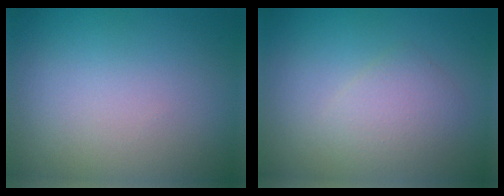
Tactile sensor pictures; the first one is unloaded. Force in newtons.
{"total": 2.3, "press": 2.3, "slide": 0.0}